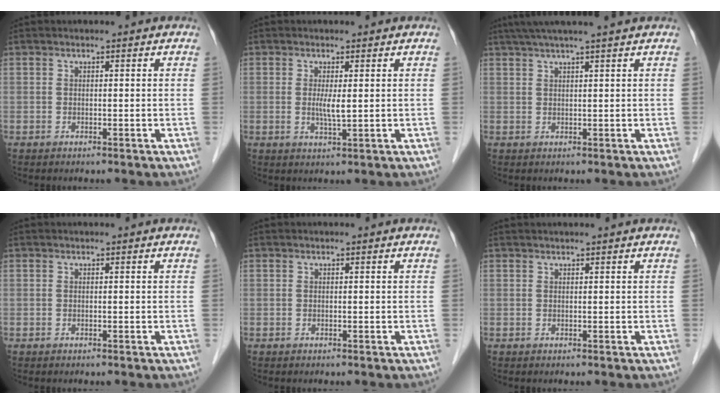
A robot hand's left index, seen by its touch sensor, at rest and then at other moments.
{"total": 2.6, "force": [0.2, 0.2, 2.6], "torque": [-0.055, -0.005, 0.006]}
{"total": 7.7, "force": [6.2, -1.1, 4.3], "torque": [-0.064, 0.030, 0.087]}
{"total": 0.0}
{"total": 0.0}
{"total": 1.8, "force": [1.6, 0.0, 0.7], "torque": [-0.006, 0.020, 0.024]}